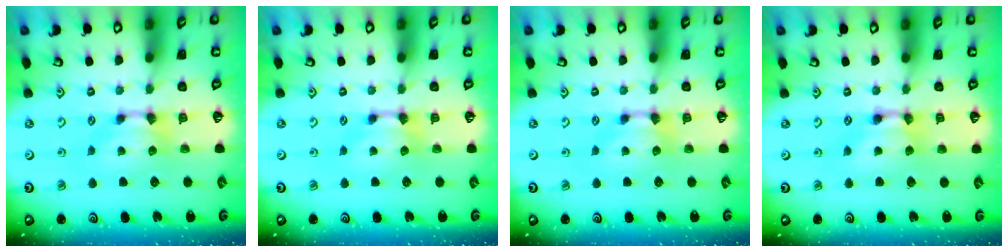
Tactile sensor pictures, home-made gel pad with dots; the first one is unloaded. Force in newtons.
{"total": 0.0}
{"total": 0.0}
{"total": 1.7, "press": 1.7, "slide": 0.0}